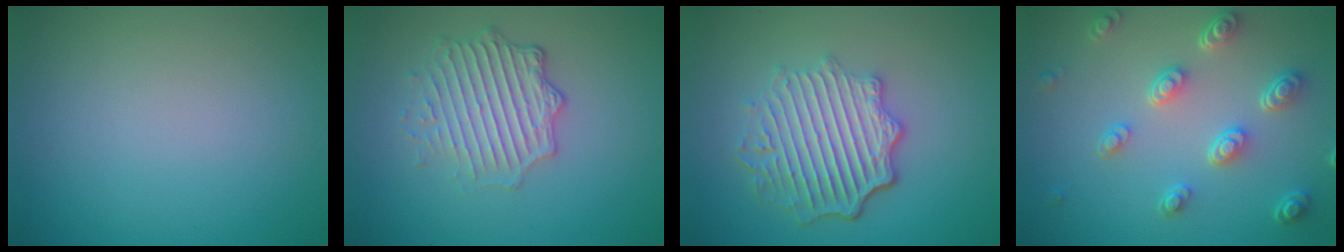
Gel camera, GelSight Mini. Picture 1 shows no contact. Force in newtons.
{"total": 4.8, "press": 3.6, "slide": 3.2}
{"total": 5.9, "press": 4.5, "slide": 3.9}
{"total": 4.8, "press": 3.6, "slide": 3.1}